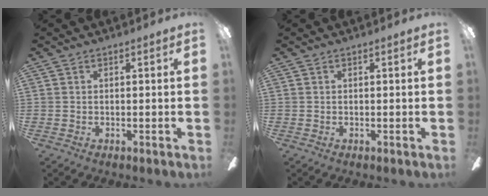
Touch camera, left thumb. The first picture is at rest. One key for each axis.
{"total": 0.0}